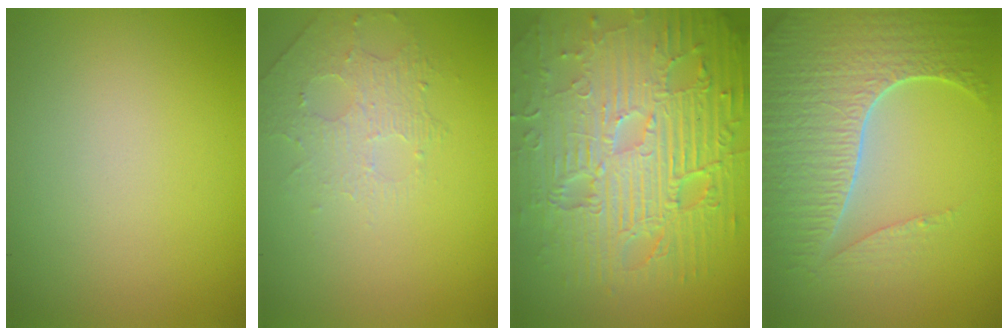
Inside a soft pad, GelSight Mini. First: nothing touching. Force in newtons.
{"total": 1.6, "press": 1.2, "slide": 1.0}
{"total": 11.9, "press": 7.7, "slide": 9.1}
{"total": 7.6, "press": 5.6, "slide": 5.1}